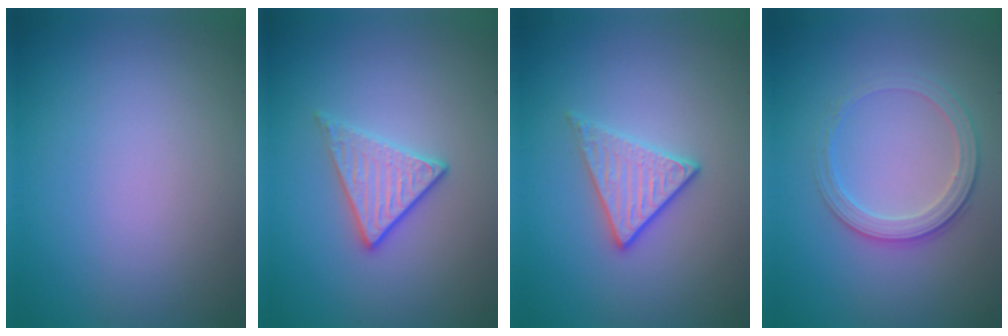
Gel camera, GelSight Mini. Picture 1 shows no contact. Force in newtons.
{"total": 2.7, "press": 2.4, "slide": 1.2}
{"total": 2.9, "press": 2.6, "slide": 1.2}
{"total": 2.8, "press": 2.6, "slide": 0.9}